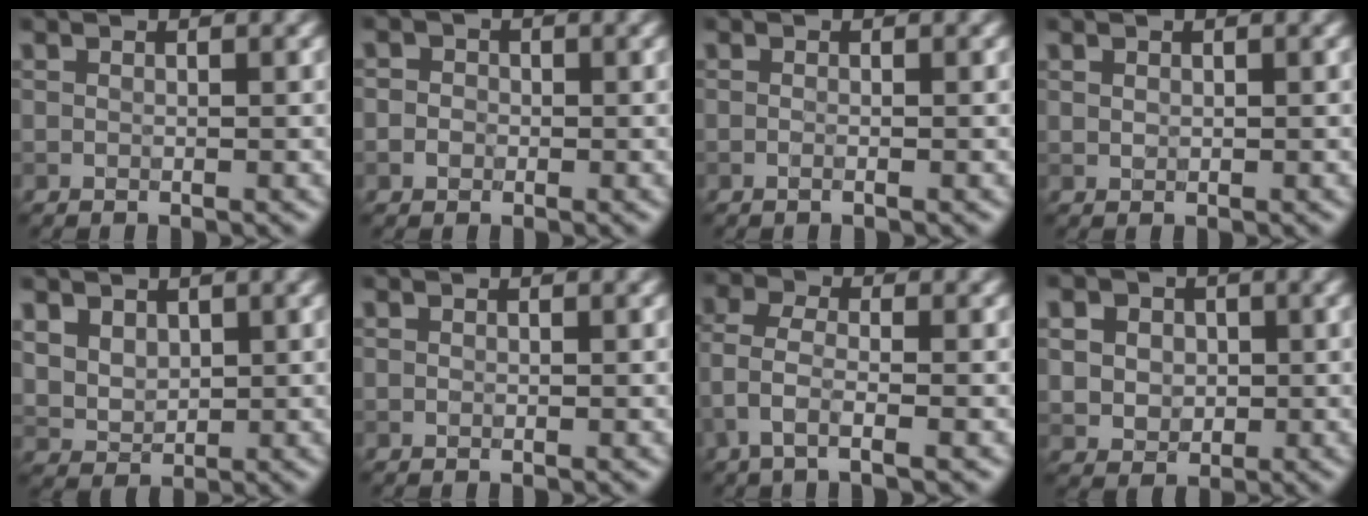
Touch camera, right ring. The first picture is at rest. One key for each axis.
{"total": 2.0, "fx": 0.1, "fy": 1.8, "fz": 0.9, "tx": 0.005, "ty": 0.009, "tz": -0.017}
{"total": 0.5, "fx": -0.2, "fy": 0.1, "fz": 0.5, "tx": -0.009, "ty": -0.006, "tz": -0.005}
{"total": 0.6, "fx": 0.2, "fy": 0.4, "fz": 0.3, "tx": -0.006, "ty": -0.001, "tz": 0.007}
{"total": 3.6, "fx": 1.8, "fy": 2.6, "fz": 1.7, "tx": -0.052, "ty": 0.000, "tz": 0.047}
{"total": 0.0}
{"total": 3.2, "fx": -1.5, "fy": 1.0, "fz": 2.6, "tx": -0.061, "ty": 0.001, "tz": -0.040}
{"total": 6.0, "fx": 2.0, "fy": 4.9, "fz": 2.9, "tx": -0.058, "ty": 0.020, "tz": 0.019}